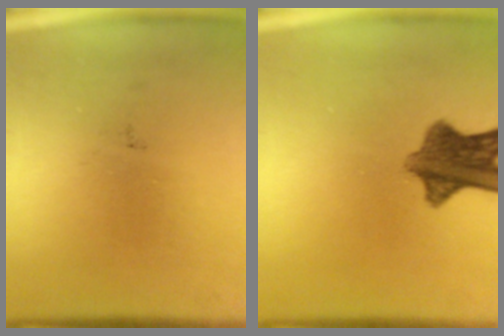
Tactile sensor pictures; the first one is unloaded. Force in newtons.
{"total": 8.4}